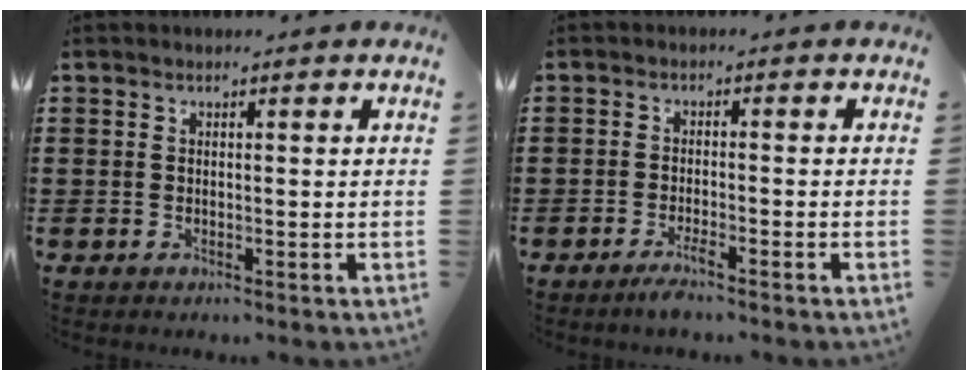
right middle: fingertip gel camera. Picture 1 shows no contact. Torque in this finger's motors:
{"motor_torque": [2.14, 0.00, 0.04, 0.01]}